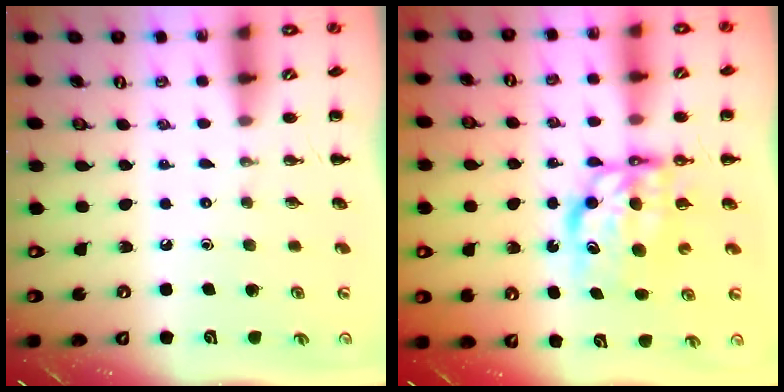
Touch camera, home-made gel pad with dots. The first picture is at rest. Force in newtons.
{"total": 7.9, "press": 7.7, "slide": 1.6}